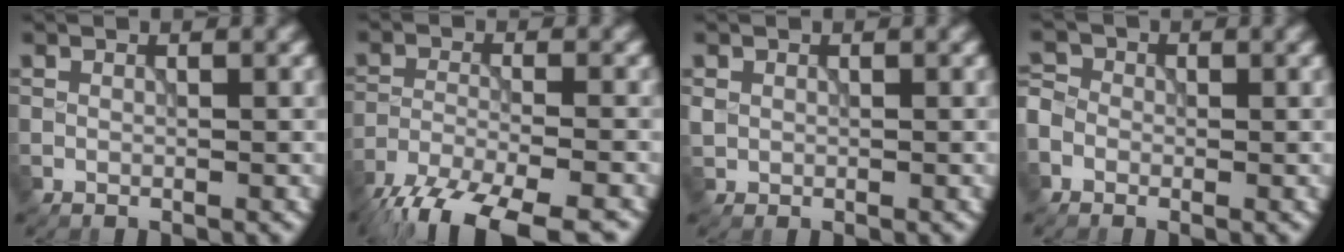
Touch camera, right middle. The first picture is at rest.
{"total": 11.5, "force": [-9.6, 3.1, 5.5], "torque": [-0.103, -0.037, -0.155]}
{"total": 0.9, "force": [0.2, 0.8, 0.3], "torque": [-0.005, -0.001, 0.005]}
{"total": 2.8, "force": [-0.8, 2.4, 1.1], "torque": [-0.019, 0.014, -0.027]}